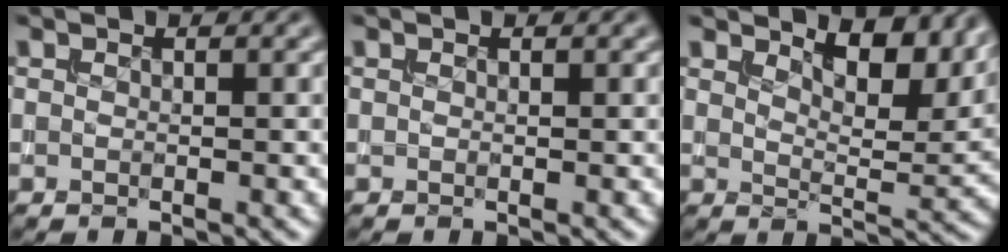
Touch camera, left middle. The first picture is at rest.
{"total": 0.0}
{"total": 7.0, "force": [4.7, 2.5, 4.6], "torque": [-0.068, -0.004, 0.070]}